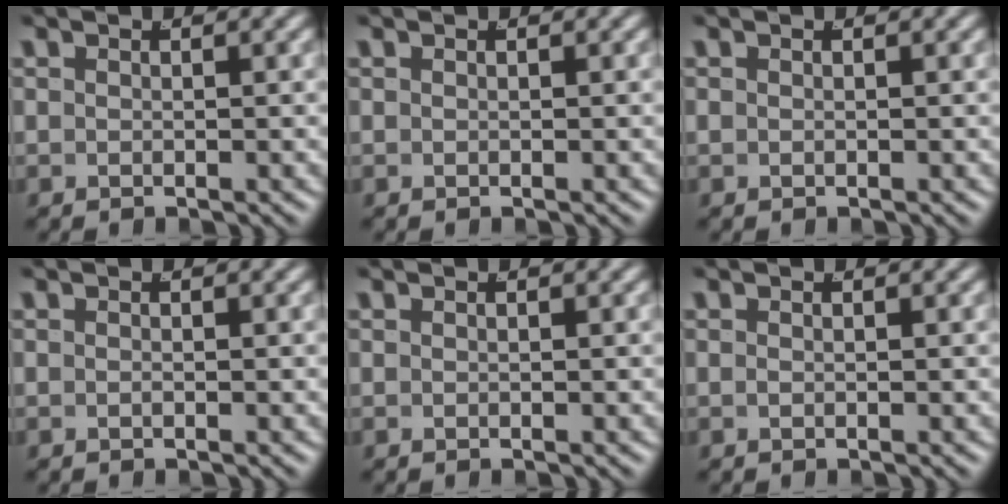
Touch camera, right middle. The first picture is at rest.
{"total": 0.0}
{"total": 0.5, "force": [-0.1, 0.4, 0.3], "torque": [-0.008, -0.001, 0.001]}
{"total": 0.0}
{"total": 0.0}
{"total": 0.6, "force": [-0.2, -0.5, -0.1], "torque": [-0.003, -0.008, 0.001]}